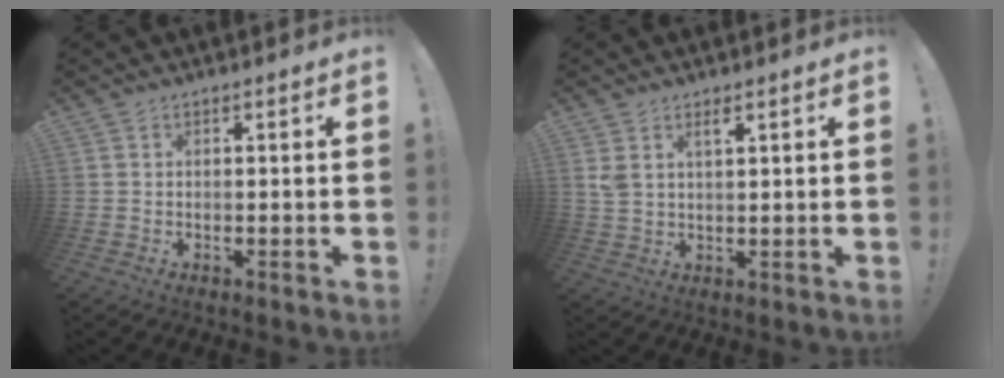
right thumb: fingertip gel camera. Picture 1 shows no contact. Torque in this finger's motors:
{"motor_torque": [0.01, 0.01, 0.07, 0.07, 0.00]}